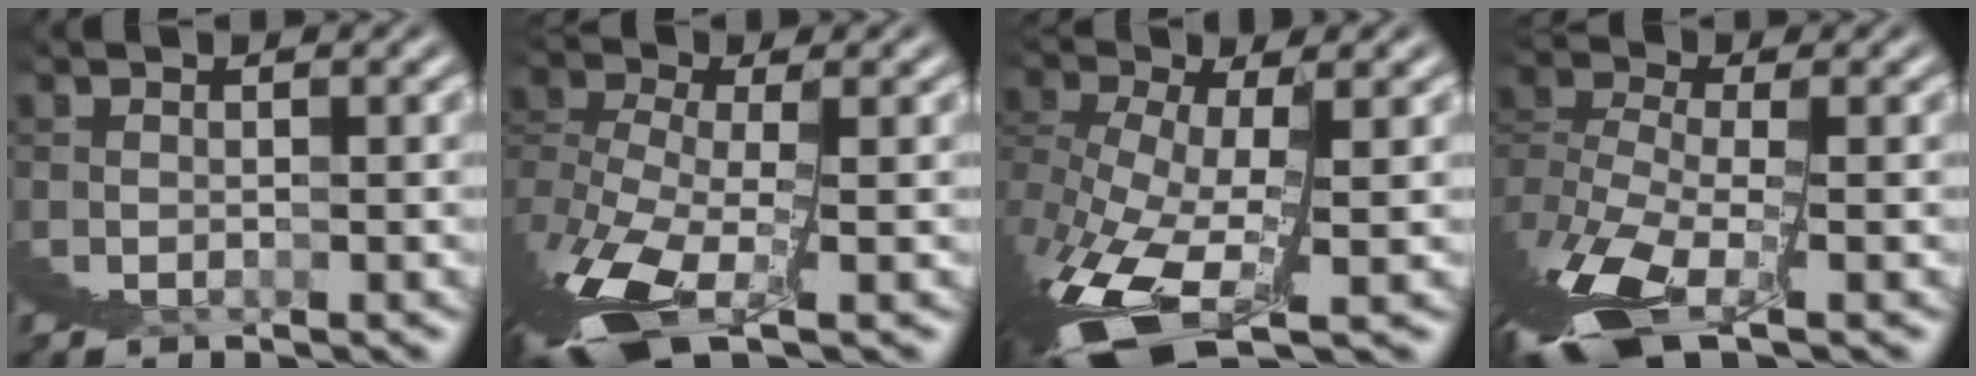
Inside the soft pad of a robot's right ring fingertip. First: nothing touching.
{"total": 3.7, "force": [-0.5, 0.2, 3.7], "torque": [-0.070, -0.012, 0.002]}
{"total": 5.9, "force": [-2.3, 1.5, 5.2], "torque": [-0.095, -0.023, -0.013]}
{"total": 4.2, "force": [0.2, 0.5, 4.2], "torque": [-0.068, -0.003, 0.010]}